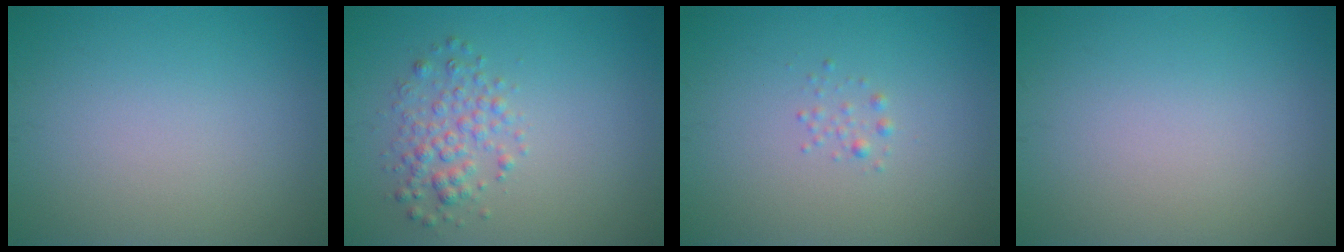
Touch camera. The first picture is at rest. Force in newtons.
{"total": 2.6, "press": 2.6, "slide": 0.0}
{"total": 0.7, "press": 0.7, "slide": 0.0}
{"total": 0.0}